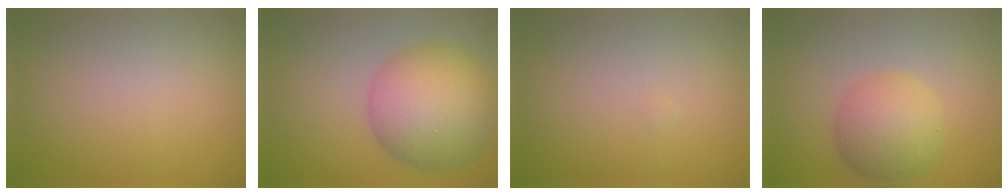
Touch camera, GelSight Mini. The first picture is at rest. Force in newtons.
{"total": 9.5, "press": 9.5, "slide": 0.2}
{"total": 0.0}
{"total": 5.3, "press": 5.3, "slide": 0.1}